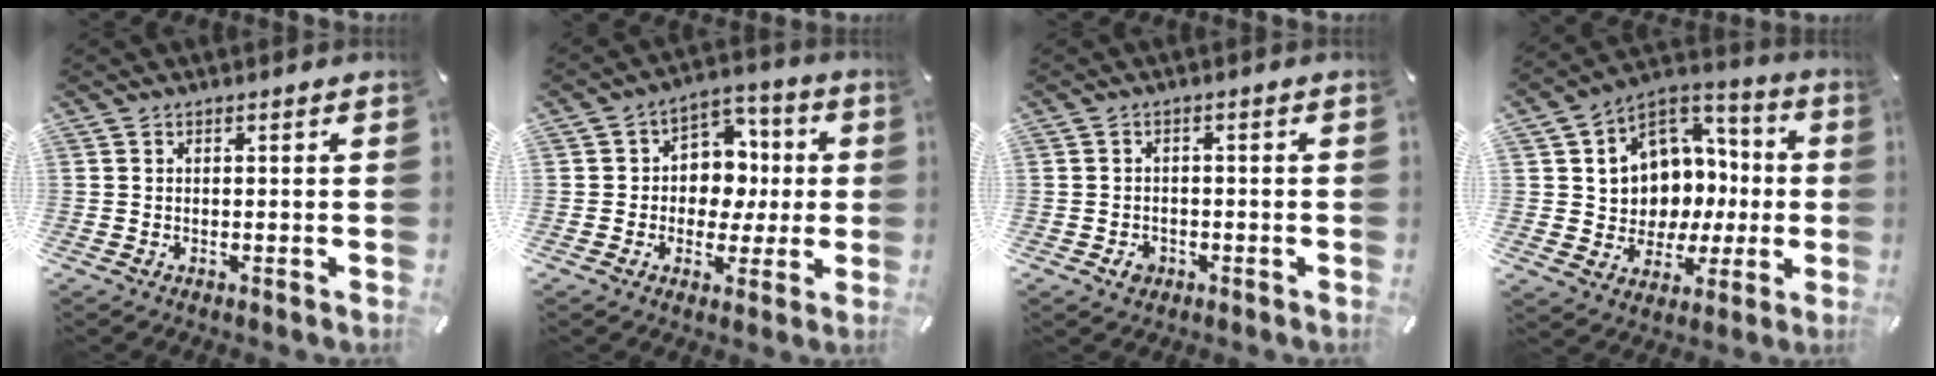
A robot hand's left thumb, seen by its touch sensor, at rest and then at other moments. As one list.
[{"total": 9.1, "force": [-0.4, 8.4, 3.3], "torque": [-0.045, 0.009, -0.005]}, {"total": 2.9, "force": [-1.2, 2.4, 1.1], "torque": [-0.019, 0.006, -0.024]}, {"total": 10.3, "force": [1.1, 10.0, 1.8], "torque": [-0.024, -0.039, 0.036]}]